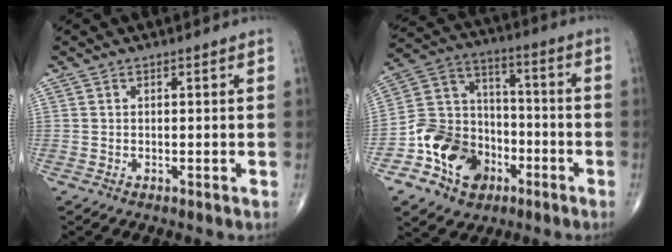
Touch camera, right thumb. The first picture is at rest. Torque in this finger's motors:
{"motor_torque": [2.53, 2.48, 0.66, -1.31, 0.12]}